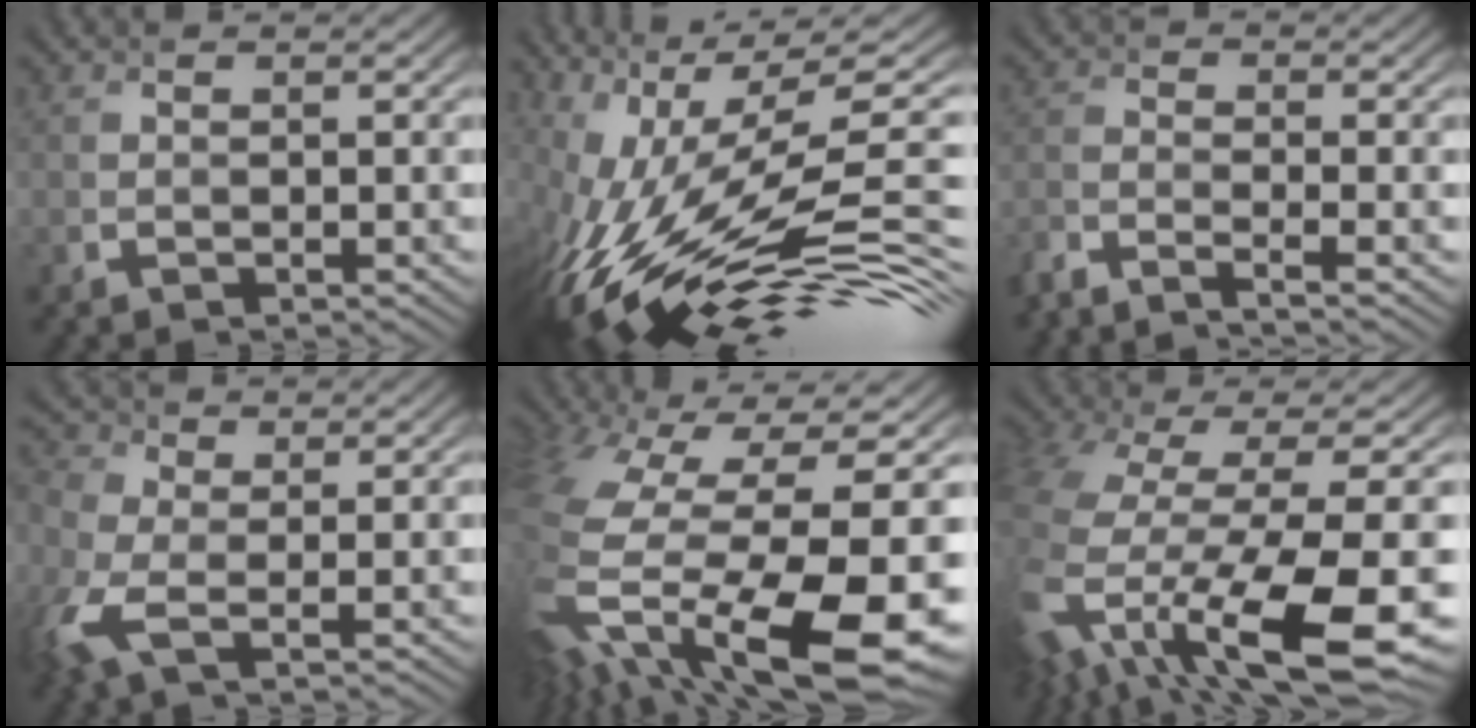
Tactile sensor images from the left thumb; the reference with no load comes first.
{"total": 16.2, "force": [-1.9, 5.4, 15.1], "torque": [-0.278, 0.011, -0.041]}
{"total": 4.7, "force": [-4.1, 0.5, 2.3], "torque": [-0.045, -0.009, -0.095]}
{"total": 7.9, "force": [-1.4, 4.6, 6.2], "torque": [-0.197, -0.005, -0.040]}
{"total": 18.1, "force": [-4.9, 8.4, 15.3], "torque": [-0.309, -0.068, -0.051]}
{"total": 16.5, "force": [-6.9, 6.6, 13.4], "torque": [-0.320, -0.061, -0.090]}